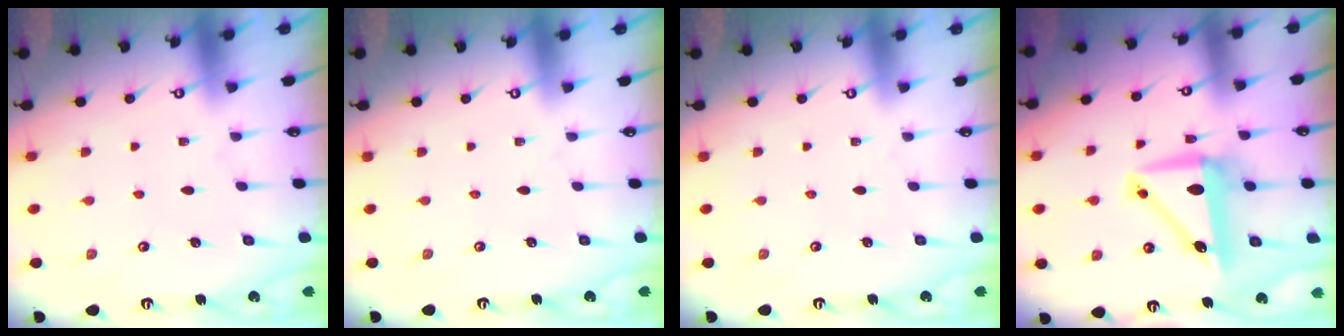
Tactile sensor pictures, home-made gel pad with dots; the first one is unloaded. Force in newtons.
{"total": 0.0}
{"total": 0.0}
{"total": 8.9, "press": 8.7, "slide": 2.0}